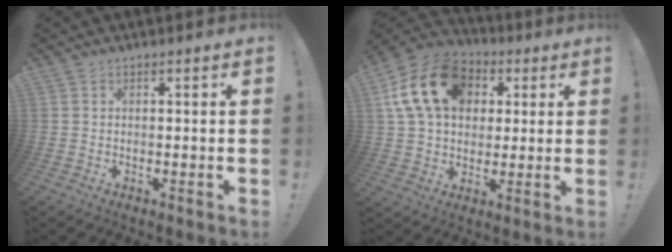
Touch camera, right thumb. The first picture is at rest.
{"total": 19.3, "force": [5.8, 14.1, 11.7], "torque": [-0.195, -0.004, 0.109]}